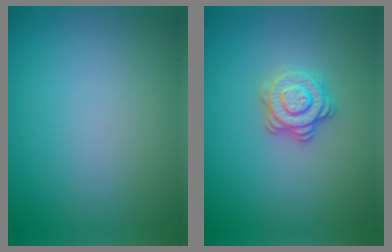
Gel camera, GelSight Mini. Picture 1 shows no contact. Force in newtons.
{"total": 2.9, "press": 2.7, "slide": 1.1}